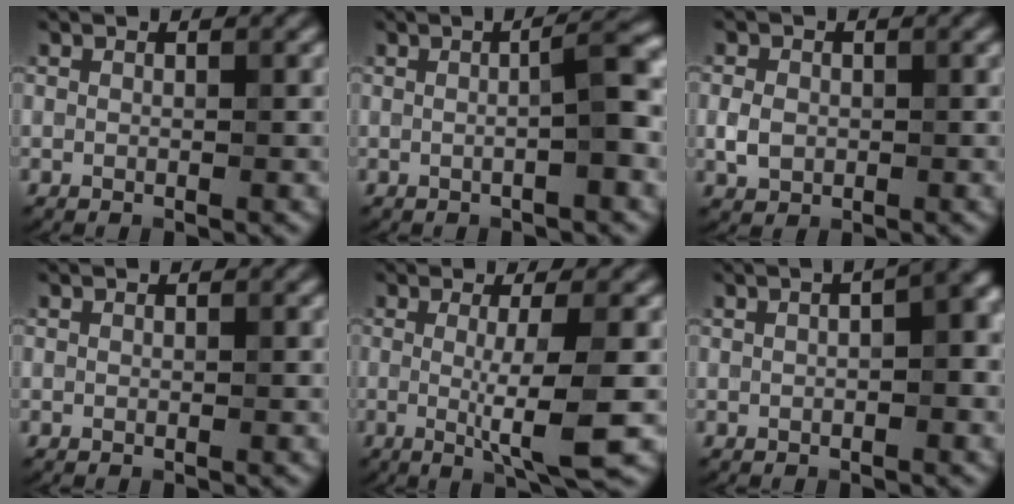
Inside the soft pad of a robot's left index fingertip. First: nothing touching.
{"total": 4.0, "force": [0.0, 0.7, 4.0], "torque": [-0.052, 0.012, -0.005]}
{"total": 2.3, "force": [-0.3, 1.8, 1.3], "torque": [-0.026, -0.002, -0.009]}
{"total": 0.0}
{"total": 5.4, "force": [-0.4, 0.8, 5.3], "torque": [-0.082, -0.013, -0.007]}
{"total": 5.1, "force": [0.6, 1.7, 4.8], "torque": [-0.043, 0.019, 0.005]}